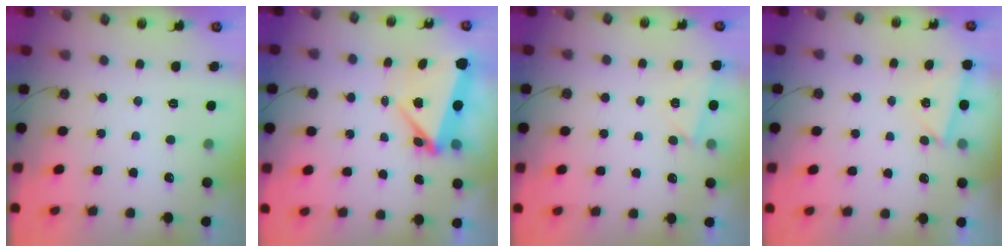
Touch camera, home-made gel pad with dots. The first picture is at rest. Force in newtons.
{"total": 6.2, "press": 6.2, "slide": 0.3}
{"total": 2.6, "press": 1.5, "slide": 2.1}
{"total": 2.6, "press": 2.6, "slide": 0.3}